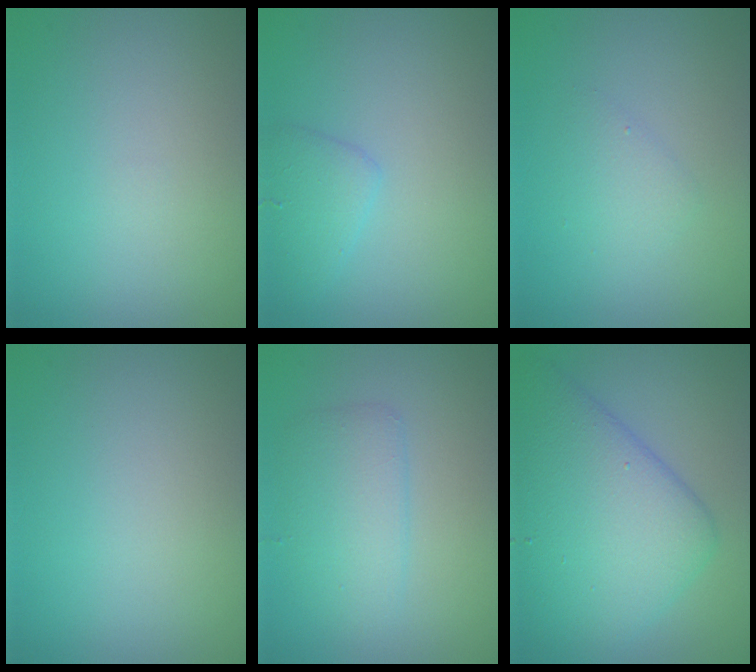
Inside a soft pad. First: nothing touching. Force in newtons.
{"total": 1.9, "press": 1.9, "slide": 0.1}
{"total": 1.3, "press": 1.3, "slide": 0.1}
{"total": 0.0}
{"total": 2.9, "press": 2.9, "slide": 0.2}
{"total": 8.0, "press": 8.0, "slide": 0.2}